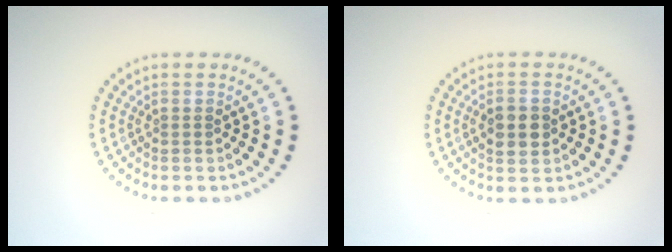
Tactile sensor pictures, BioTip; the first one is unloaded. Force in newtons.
{"total": 3.0, "press": 3.0, "slide": 0.1}